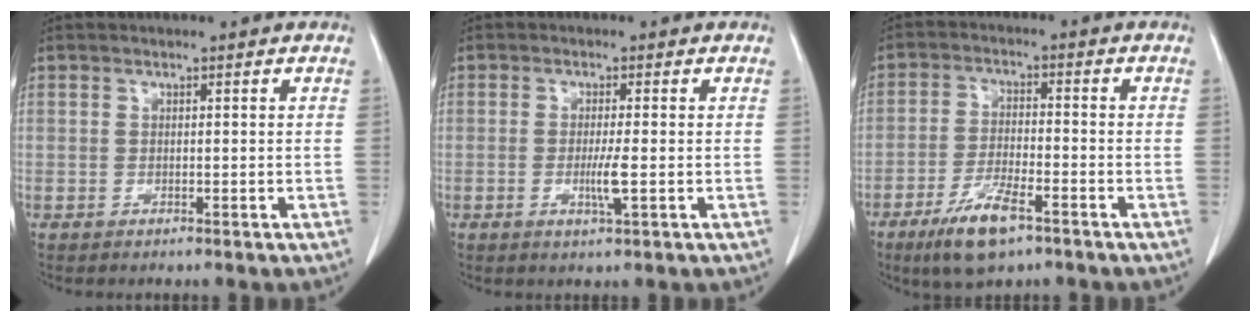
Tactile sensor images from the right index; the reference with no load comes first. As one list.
[{"total": 3.2, "force": [-0.7, -0.2, 3.1], "torque": [-0.060, -0.007, -0.014]}, {"total": 8.7, "force": [-5.4, 2.1, 6.4], "torque": [-0.127, -0.014, -0.094]}]